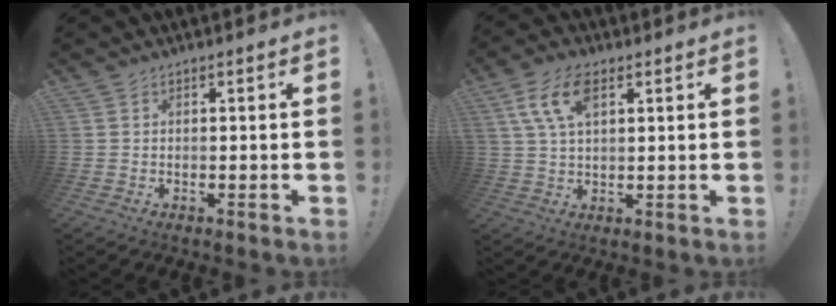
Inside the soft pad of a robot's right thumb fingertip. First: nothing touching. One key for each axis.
{"total": 9.7, "fx": 3.8, "fy": 5.0, "fz": 7.4, "tx": -0.142, "ty": -0.001, "tz": 0.070}